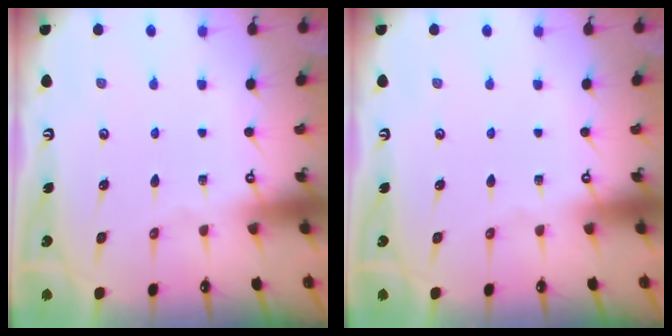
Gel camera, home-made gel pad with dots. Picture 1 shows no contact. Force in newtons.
{"total": 0.0}